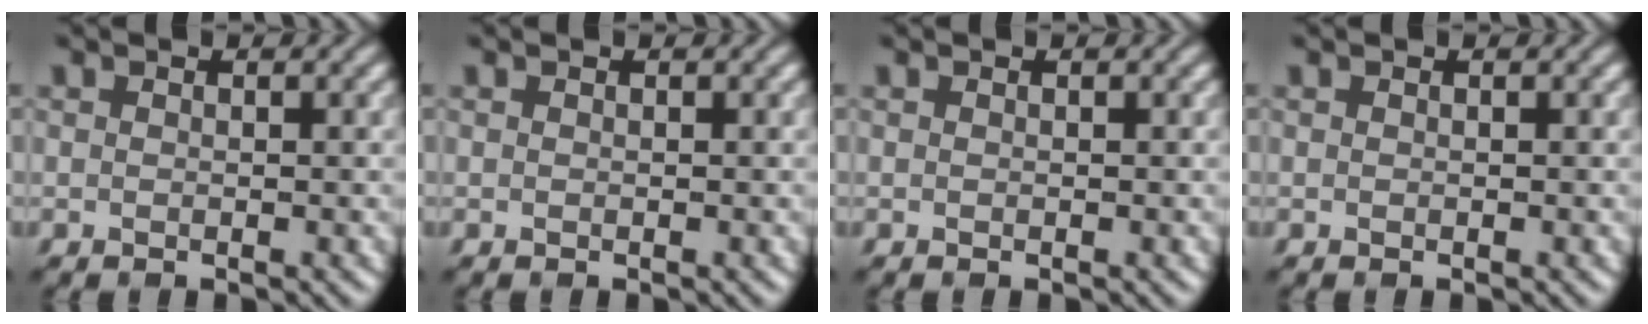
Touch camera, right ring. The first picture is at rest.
{"total": 0.0}
{"total": 0.0}
{"total": 0.0}